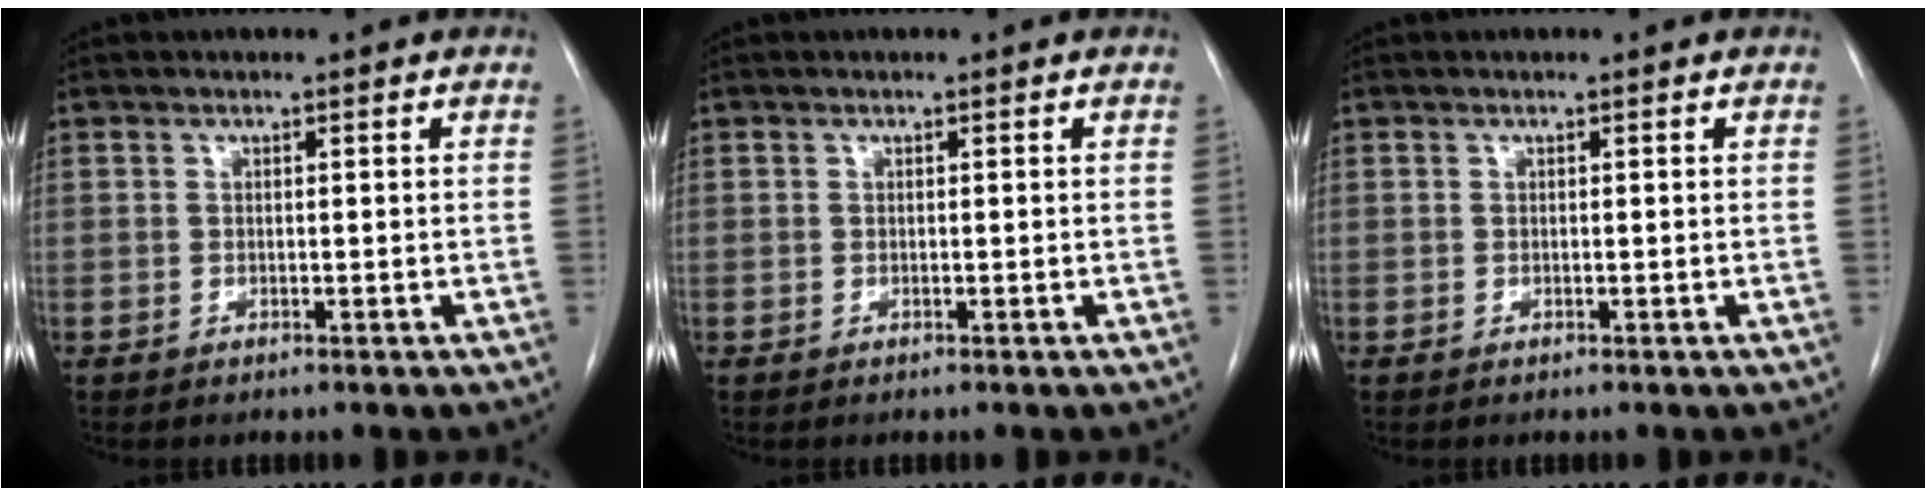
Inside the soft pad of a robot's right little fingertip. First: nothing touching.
{"total": 0.0}
{"total": 0.0}